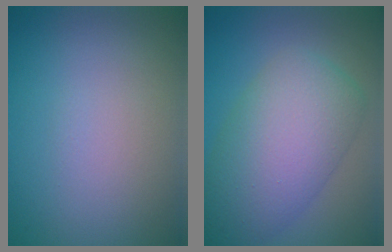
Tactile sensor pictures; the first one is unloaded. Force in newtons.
{"total": 8.7, "press": 8.6, "slide": 0.4}